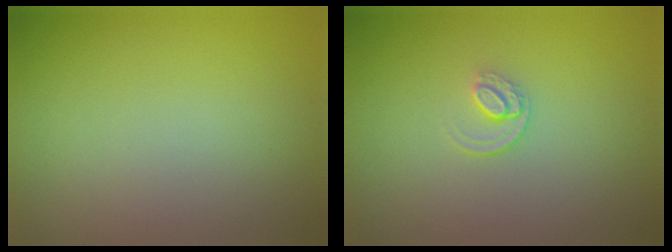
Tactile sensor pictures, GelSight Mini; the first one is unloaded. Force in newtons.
{"total": 1.2, "press": 0.8, "slide": 0.9}